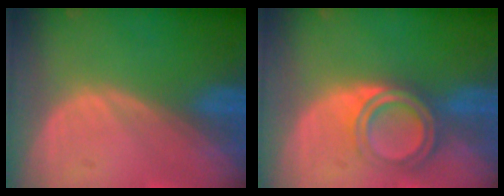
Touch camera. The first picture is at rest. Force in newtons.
{"total": 5.8, "press": 5.0, "slide": 2.8}